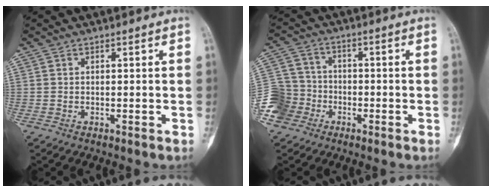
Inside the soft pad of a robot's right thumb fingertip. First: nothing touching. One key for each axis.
{"total": 10.4, "fx": -5.1, "fy": 8.8, "fz": 2.4, "tx": -0.044, "ty": 0.043, "tz": -0.099}